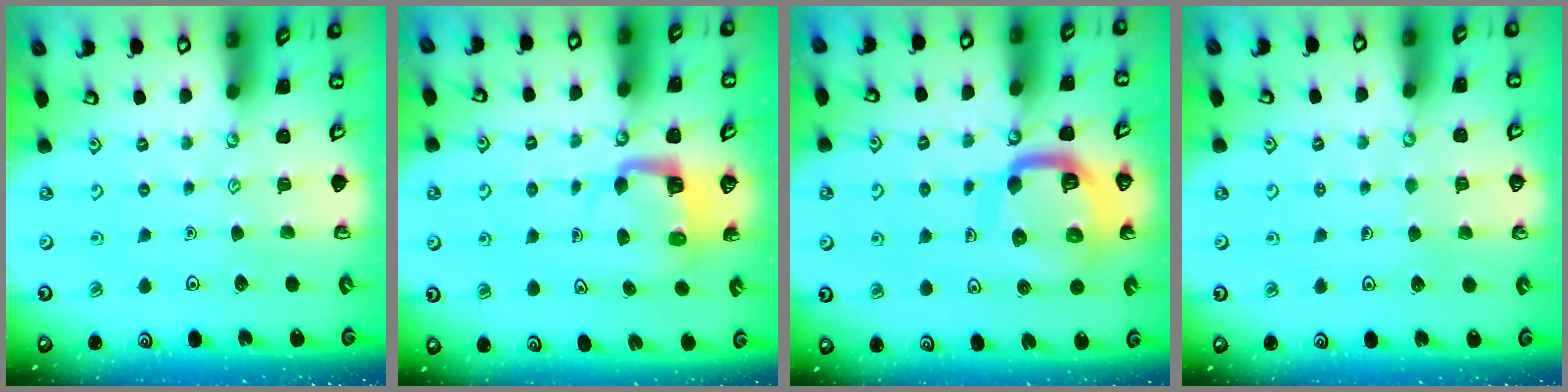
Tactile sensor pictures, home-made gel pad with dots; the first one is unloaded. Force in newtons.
{"total": 4.4, "press": 4.4, "slide": 0.1}
{"total": 12.4, "press": 12.4, "slide": 1.2}
{"total": 3.2, "press": 3.2, "slide": 0.2}